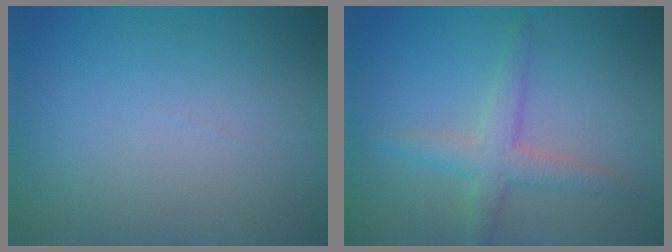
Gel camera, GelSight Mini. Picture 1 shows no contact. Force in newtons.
{"total": 3.0, "press": 3.0, "slide": 0.0}